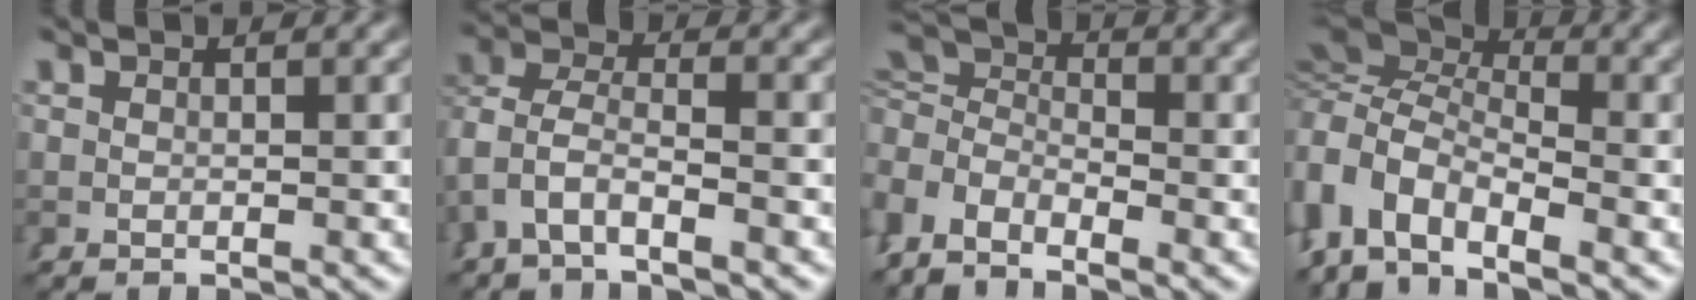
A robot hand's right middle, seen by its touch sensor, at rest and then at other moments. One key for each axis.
{"total": 5.0, "fx": -1.4, "fy": 3.7, "fz": 3.0, "tx": -0.086, "ty": -0.022, "tz": -0.023}
{"total": 5.4, "fx": 0.7, "fy": 4.6, "fz": 2.7, "tx": -0.066, "ty": -0.010, "tz": 0.004}
{"total": 7.2, "fx": -1.3, "fy": 5.4, "fz": 4.6, "tx": -0.117, "ty": -0.024, "tz": -0.019}